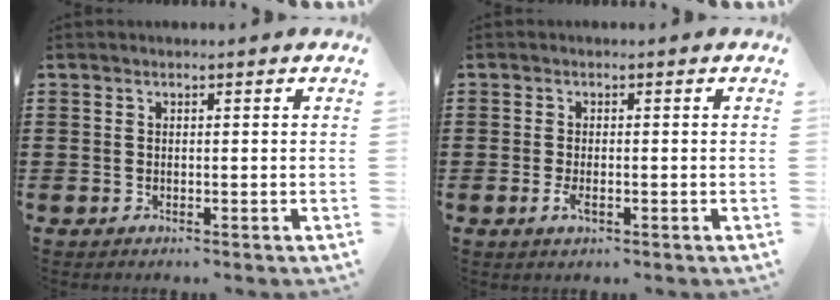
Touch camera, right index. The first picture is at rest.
{"total": 1.9, "force": [-0.7, 0.6, 1.7], "torque": [-0.048, -0.009, -0.016]}